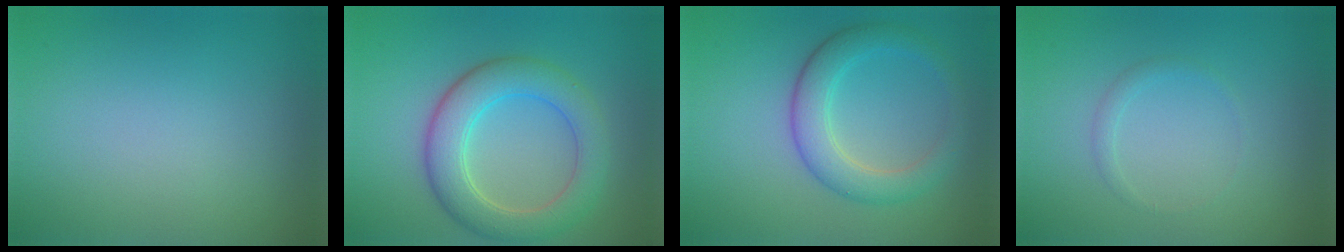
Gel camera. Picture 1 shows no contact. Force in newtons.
{"total": 6.0, "press": 6.0, "slide": 0.2}
{"total": 4.2, "press": 4.2, "slide": 0.1}
{"total": 0.9, "press": 0.9, "slide": 0.1}